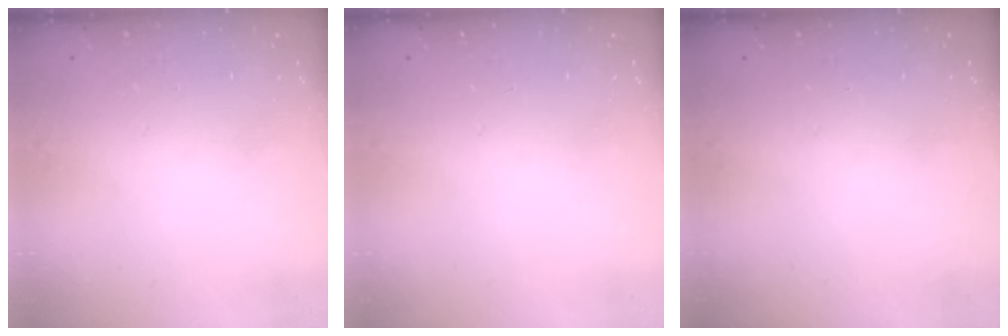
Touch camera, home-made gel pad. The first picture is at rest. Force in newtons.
{"total": 0.0}
{"total": 0.0}